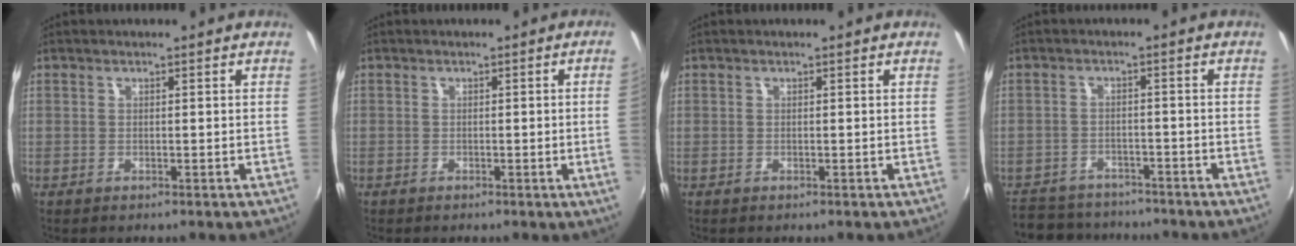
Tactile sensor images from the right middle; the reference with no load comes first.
{"total": 2.8, "force": [-0.1, -1.7, 2.2], "torque": [-0.033, -0.013, 0.005]}
{"total": 0.0}
{"total": 11.0, "force": [-9.7, 4.3, 2.8], "torque": [-0.080, 0.001, -0.147]}